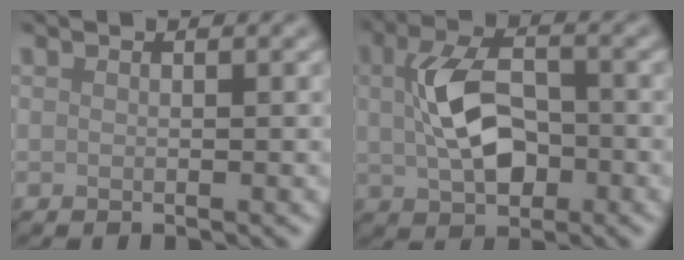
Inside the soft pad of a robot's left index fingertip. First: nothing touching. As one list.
[{"total": 6.1, "force": [0.1, 3.7, 4.9], "torque": [-0.098, 0.004, 0.002]}]